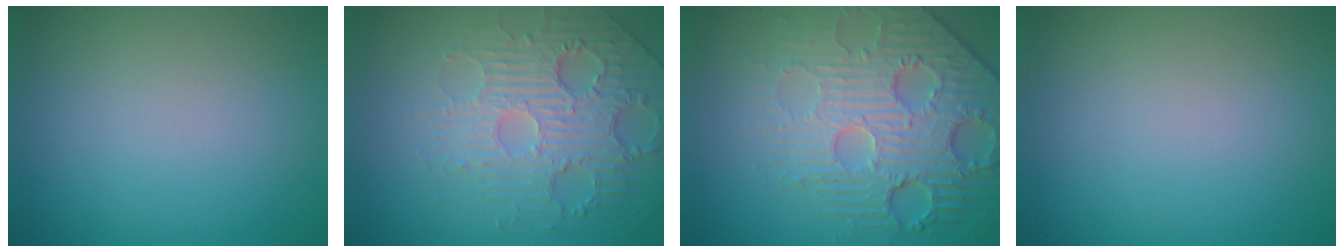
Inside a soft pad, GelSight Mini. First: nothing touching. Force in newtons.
{"total": 4.8, "press": 4.3, "slide": 2.1}
{"total": 6.7, "press": 5.5, "slide": 3.8}
{"total": 0.0}